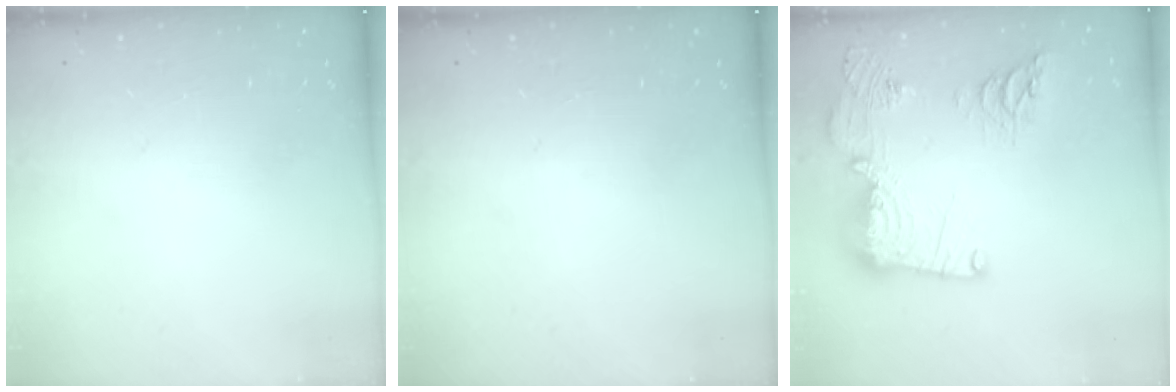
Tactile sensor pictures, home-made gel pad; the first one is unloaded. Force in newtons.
{"total": 0.0}
{"total": 22.8, "press": 22.7, "slide": 2.3}